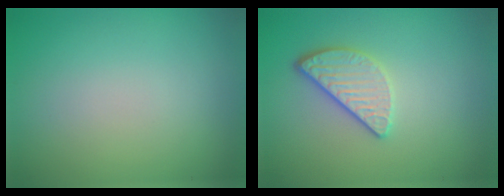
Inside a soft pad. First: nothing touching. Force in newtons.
{"total": 3.3, "press": 2.7, "slide": 1.8}